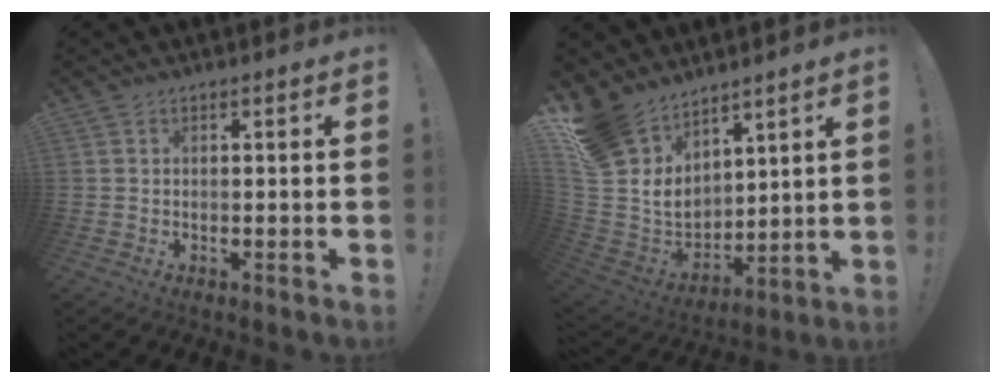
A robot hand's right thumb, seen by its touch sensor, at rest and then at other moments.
{"total": 15.3, "force": [10.7, 9.5, 5.6], "torque": [-0.133, -0.080, 0.214]}